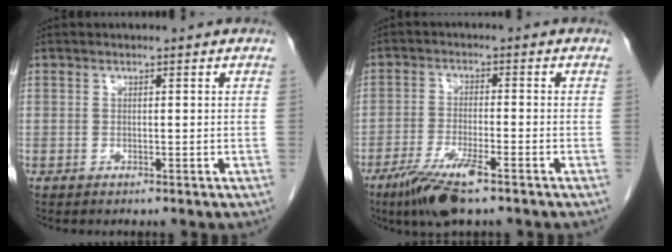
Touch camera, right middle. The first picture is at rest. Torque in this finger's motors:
{"motor_torque": [1.01, -1.13, 0.53, 0.15]}